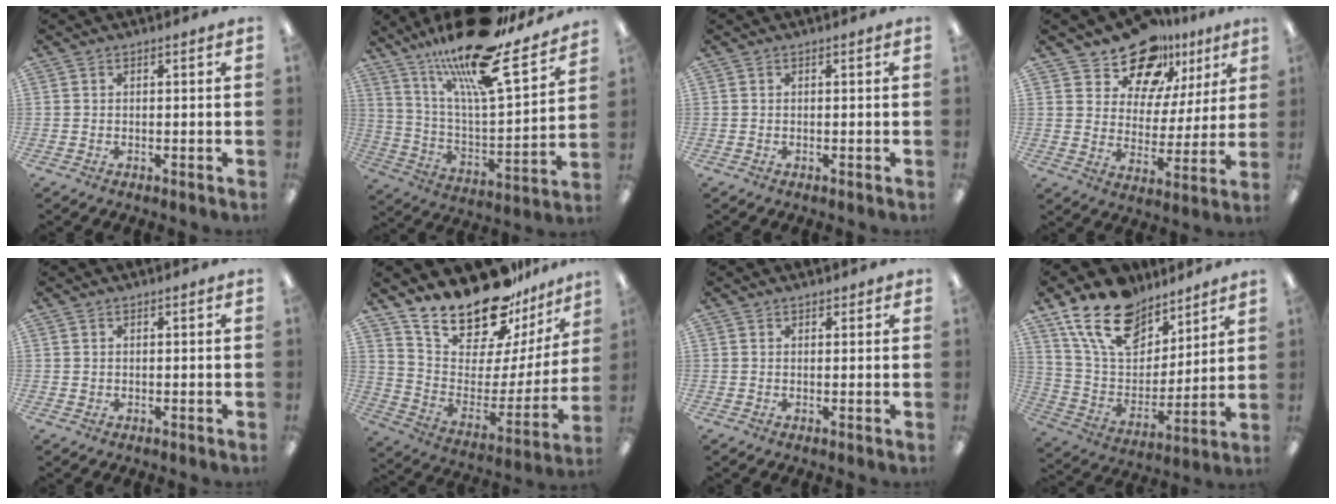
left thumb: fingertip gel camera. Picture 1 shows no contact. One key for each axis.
{"total": 23.1, "fx": 17.5, "fy": 5.6, "fz": 13.9, "tx": -0.230, "ty": -0.107, "tz": 0.288}
{"total": 0.0}
{"total": 15.7, "fx": 12.4, "fy": 8.6, "fz": 4.1, "tx": -0.073, "ty": -0.091, "tz": 0.229}
{"total": 0.7, "fx": 0.4, "fy": 0.6, "fz": -0.1, "tx": 0.001, "ty": 0.003, "tz": 0.007}
{"total": 22.0, "fx": 19.8, "fy": 7.0, "fz": 6.7, "tx": -0.129, "ty": -0.158, "tz": 0.356}
{"total": 1.4, "fx": 1.1, "fy": 0.9, "fz": 0.0, "tx": 0.007, "ty": -0.001, "tz": 0.018}
{"total": 19.1, "fx": 13.1, "fy": 10.7, "fz": 8.8, "tx": -0.182, "ty": -0.060, "tz": 0.244}